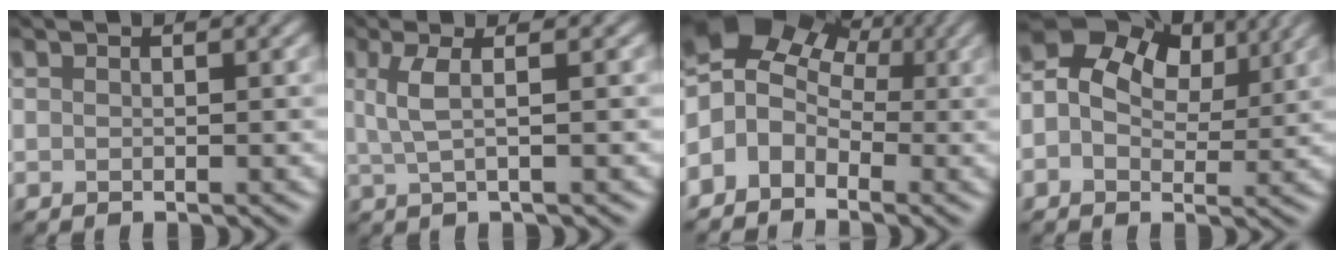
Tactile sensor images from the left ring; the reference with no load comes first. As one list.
[{"total": 2.8, "force": [0.5, 0.7, 2.7], "torque": [-0.049, 0.003, 0.009]}, {"total": 6.2, "force": [-0.3, 4.8, 3.9], "torque": [-0.069, 0.009, -0.028]}, {"total": 8.5, "force": [2.9, 5.8, 5.6], "torque": [-0.094, 0.032, 0.027]}]